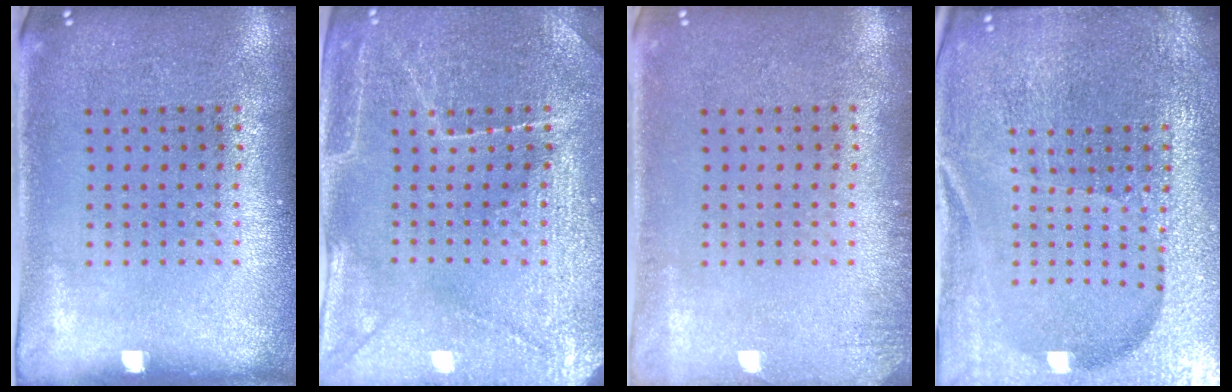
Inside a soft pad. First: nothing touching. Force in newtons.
{"total": 3.6, "press": 3.5, "slide": 0.7}
{"total": 1.2, "press": 1.2, "slide": 0.2}
{"total": 5.2, "press": 4.8, "slide": 2.0}